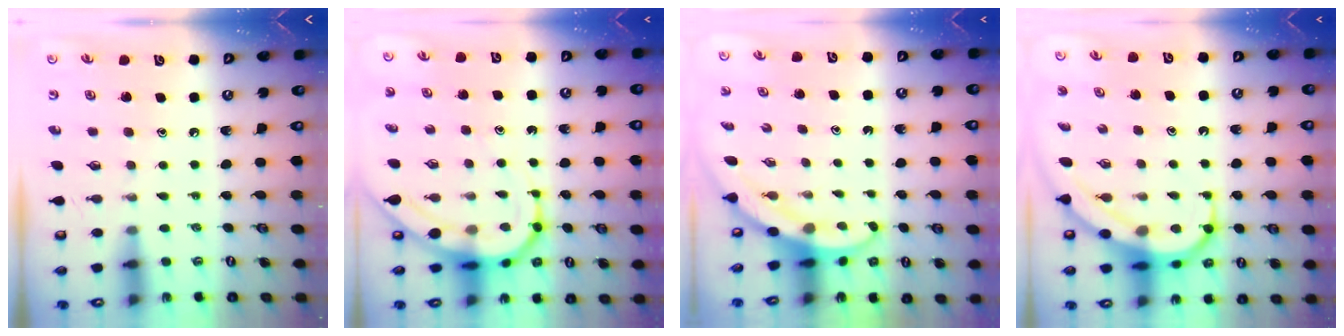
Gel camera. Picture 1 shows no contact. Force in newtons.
{"total": 9.1, "press": 9.1, "slide": 0.8}
{"total": 3.1, "press": 3.1, "slide": 0.1}
{"total": 8.8, "press": 8.8, "slide": 0.6}